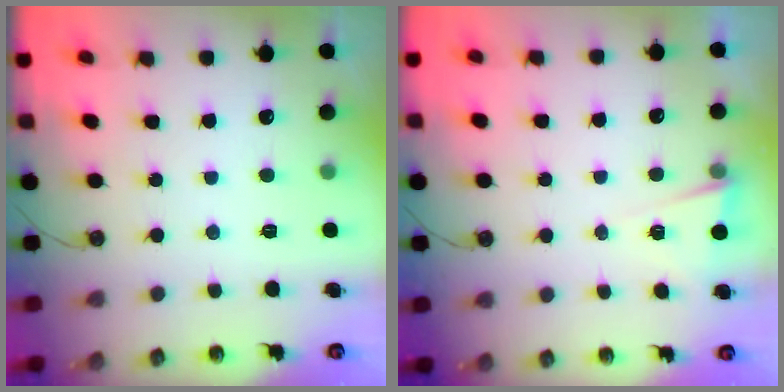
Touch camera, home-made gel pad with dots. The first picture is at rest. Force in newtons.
{"total": 2.9, "press": 2.6, "slide": 1.3}